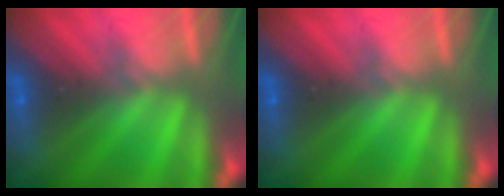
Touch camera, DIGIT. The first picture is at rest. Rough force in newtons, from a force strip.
{"total": 0.0}